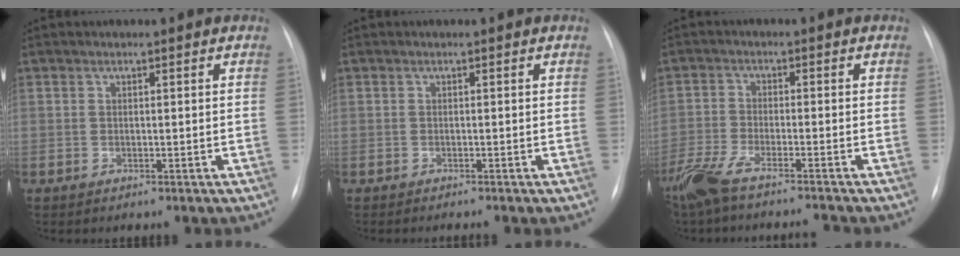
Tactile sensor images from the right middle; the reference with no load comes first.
{"total": 1.1, "force": [-0.9, -0.2, 0.6], "torque": [-0.005, 0.001, -0.014]}
{"total": 8.7, "force": [-7.5, 0.1, 4.4], "torque": [-0.084, -0.021, -0.133]}